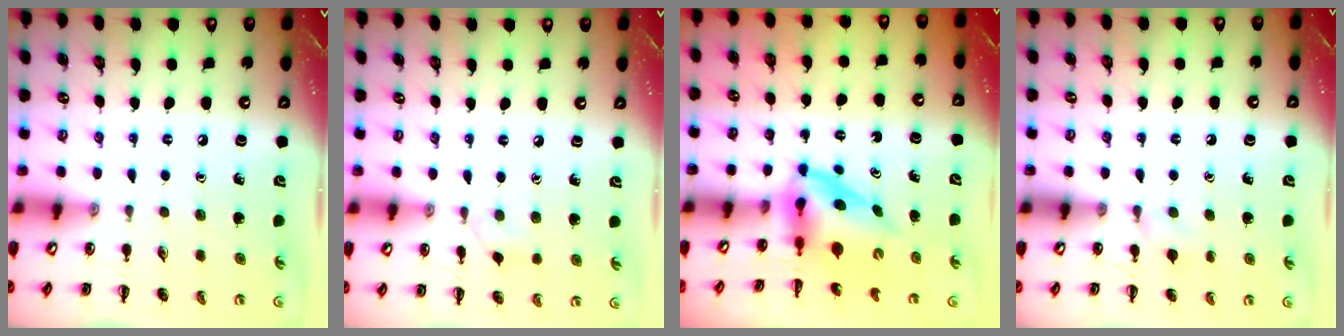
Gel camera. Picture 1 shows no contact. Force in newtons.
{"total": 4.7, "press": 4.3, "slide": 1.7}
{"total": 3.9, "press": 3.8, "slide": 0.6}
{"total": 5.4, "press": 5.1, "slide": 2.0}